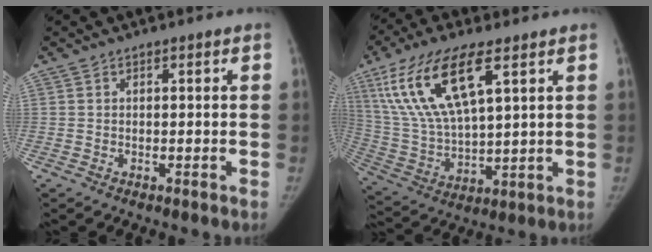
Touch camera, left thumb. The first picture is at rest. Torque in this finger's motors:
{"motor_torque": [0.50, 0.62, 1.91, -0.86, 0.22]}